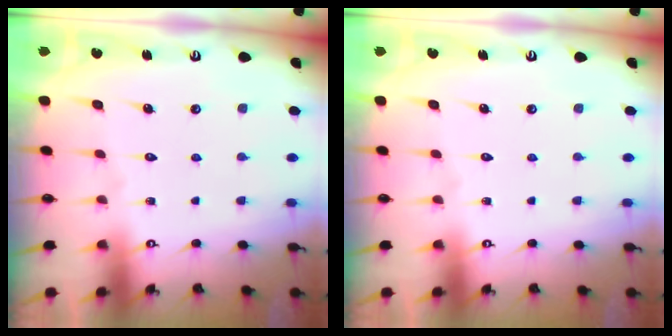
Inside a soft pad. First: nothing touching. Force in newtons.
{"total": 0.0}